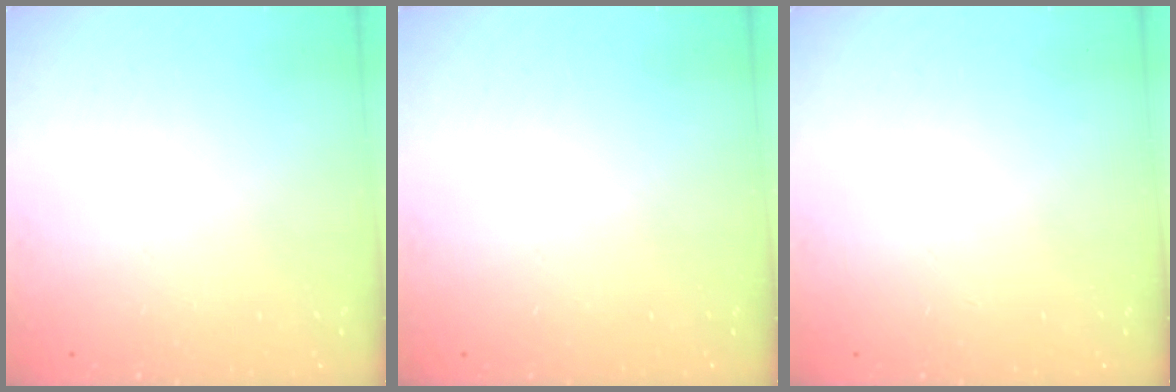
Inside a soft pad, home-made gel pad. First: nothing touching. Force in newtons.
{"total": 0.0}
{"total": 0.0}